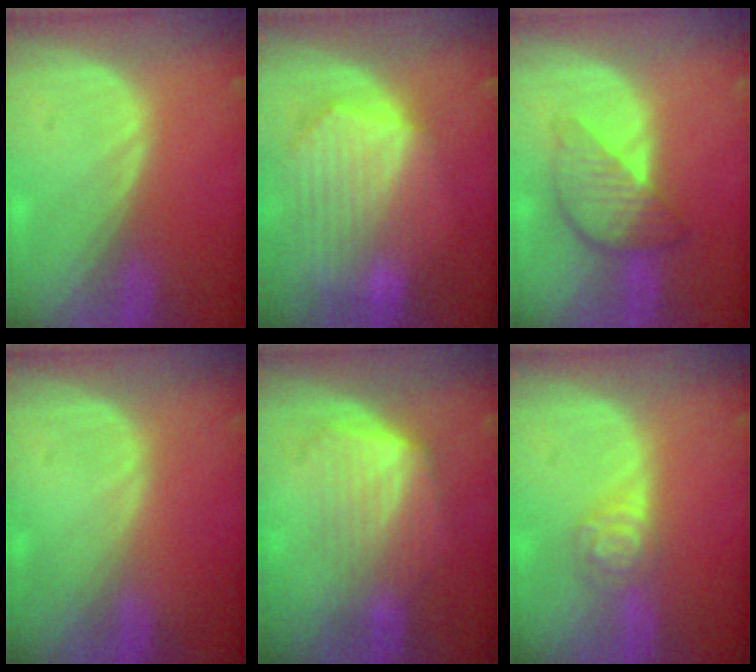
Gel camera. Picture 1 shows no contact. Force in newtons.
{"total": 10.3, "press": 8.9, "slide": 5.1}
{"total": 6.3, "press": 6.2, "slide": 0.4}
{"total": 0.0}
{"total": 7.2, "press": 6.5, "slide": 3.0}
{"total": 4.3, "press": 4.0, "slide": 1.7}